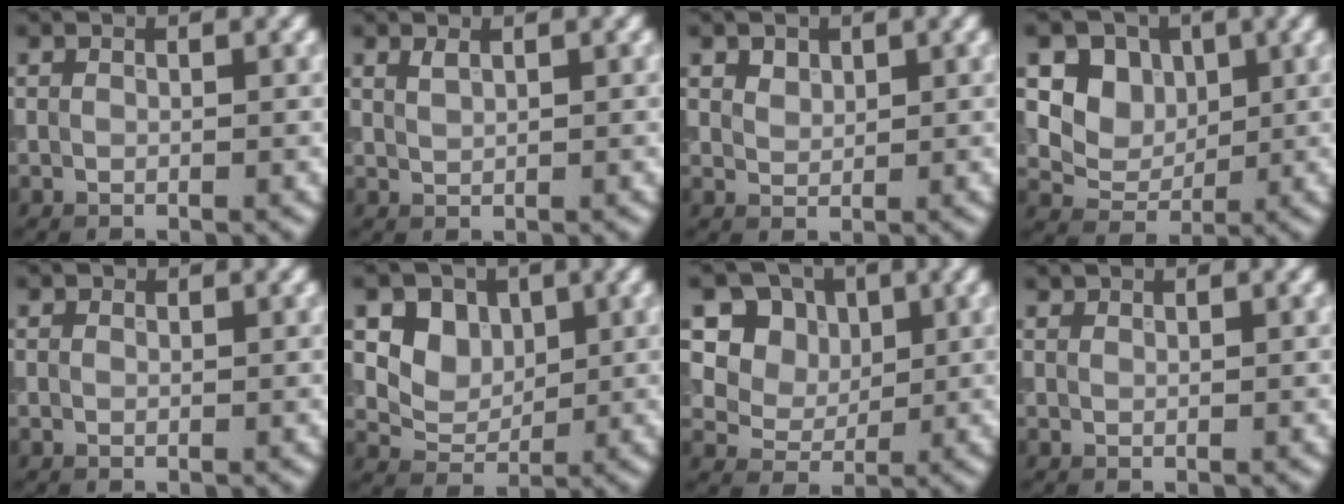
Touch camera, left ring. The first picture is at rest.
{"total": 0.7, "force": [0.7, 0.1, 0.2], "torque": [-0.011, 0.001, 0.016]}
{"total": 1.6, "force": [1.3, 0.9, 0.4], "torque": [-0.010, 0.005, 0.022]}
{"total": 6.3, "force": [2.8, 5.1, 2.5], "torque": [-0.057, -0.008, 0.055]}
{"total": 0.0}
{"total": 4.7, "force": [2.1, 3.8, 1.9], "torque": [-0.048, -0.014, 0.054]}
{"total": 12.2, "force": [5.6, 9.5, 5.2], "torque": [-0.128, 0.019, 0.094]}
{"total": 0.6, "force": [0.6, 0.1, -0.1], "torque": [0.002, 0.001, 0.010]}